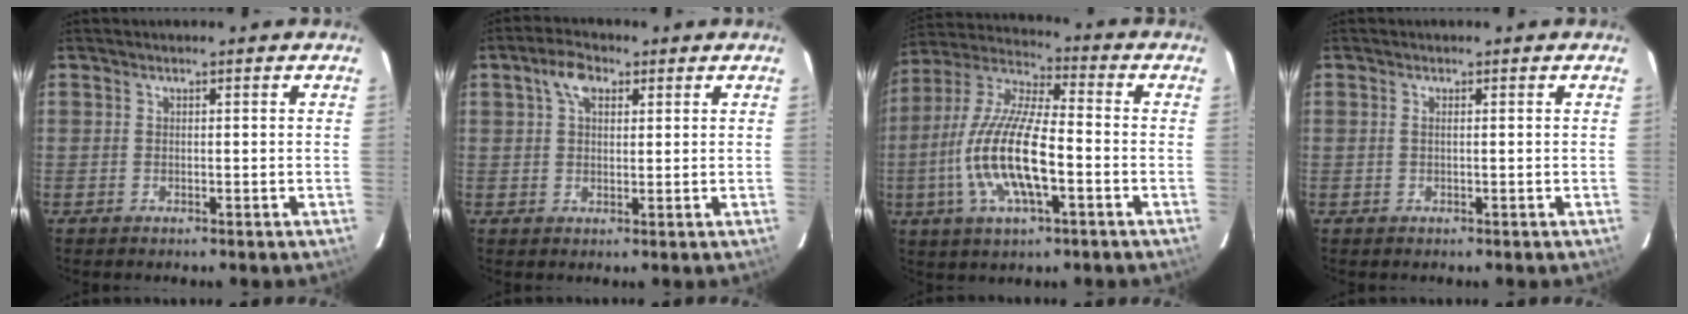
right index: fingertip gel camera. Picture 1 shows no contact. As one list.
[{"total": 4.3, "force": [2.2, 2.4, 2.9], "torque": [-0.052, 0.015, 0.039]}, {"total": 16.5, "force": [-4.4, 4.9, 15.2], "torque": [-0.310, -0.008, -0.086]}, {"total": 0.6, "force": [0.1, 0.0, 0.6], "torque": [-0.014, 0.002, 0.000]}]